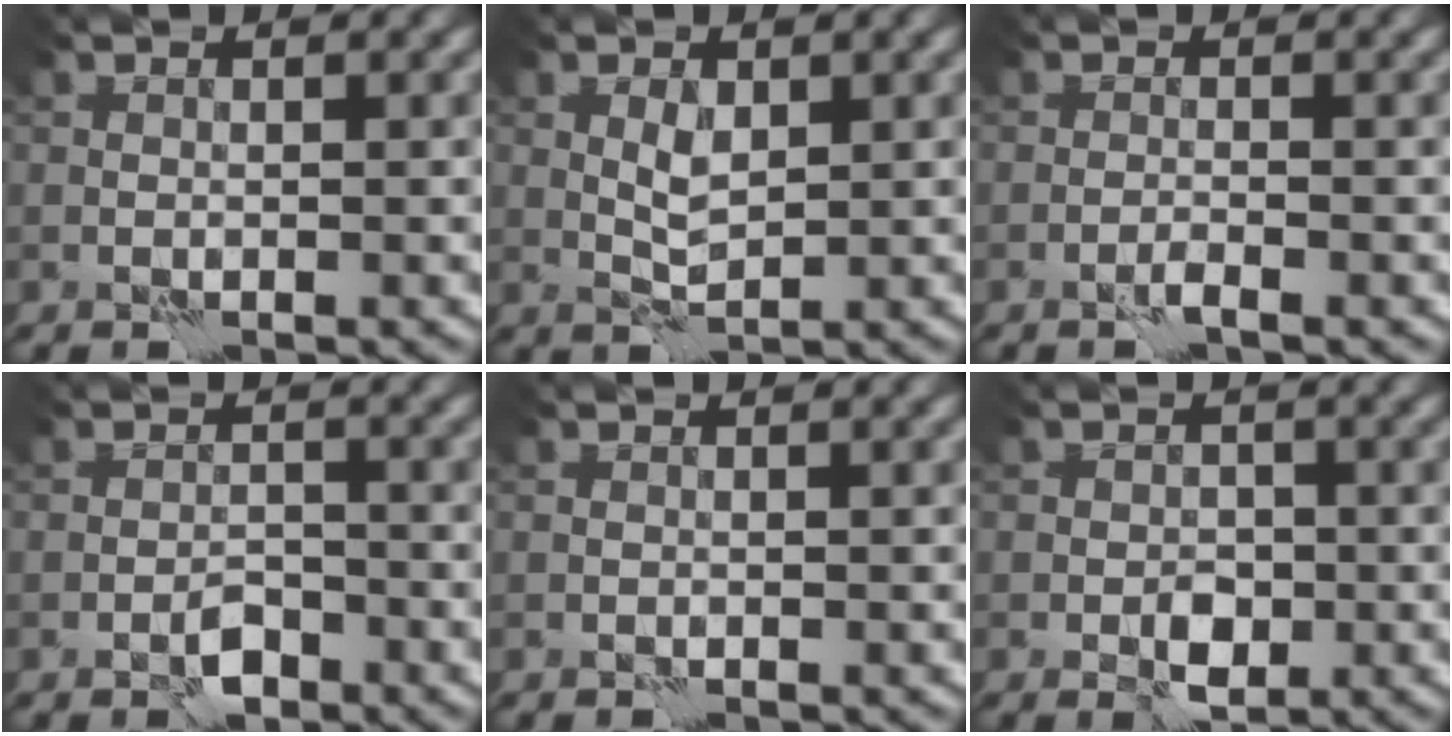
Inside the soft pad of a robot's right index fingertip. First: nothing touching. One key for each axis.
{"total": 1.6, "fx": 0.7, "fy": 0.6, "fz": 1.3, "tx": -0.029, "ty": -0.001, "tz": 0.015}
{"total": 0.7, "fx": -0.5, "fy": -0.3, "fz": 0.4, "tx": -0.009, "ty": 0.002, "tz": -0.012}
{"total": 1.7, "fx": -1.3, "fy": 0.7, "fz": 0.9, "tx": -0.011, "ty": 0.005, "tz": -0.023}
{"total": 0.0}
{"total": 2.2, "fx": -0.8, "fy": 1.4, "fz": 1.5, "tx": -0.019, "ty": -0.001, "tz": -0.014}